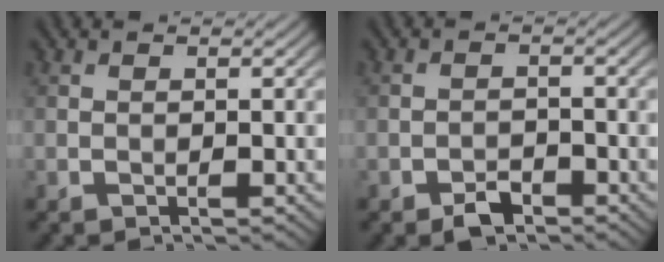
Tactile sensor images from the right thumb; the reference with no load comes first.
{"total": 2.6, "force": [-1.9, 1.2, 1.3], "torque": [-0.020, 0.002, -0.039]}